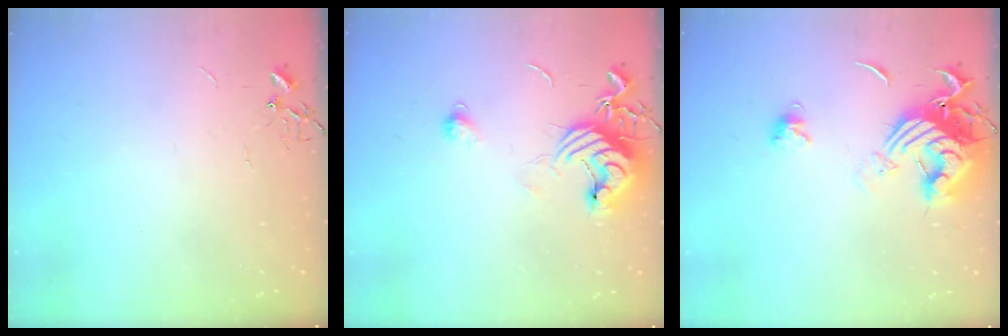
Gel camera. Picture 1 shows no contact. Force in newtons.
{"total": 11.2, "press": 11.1, "slide": 1.2}
{"total": 15.0, "press": 14.9, "slide": 1.6}